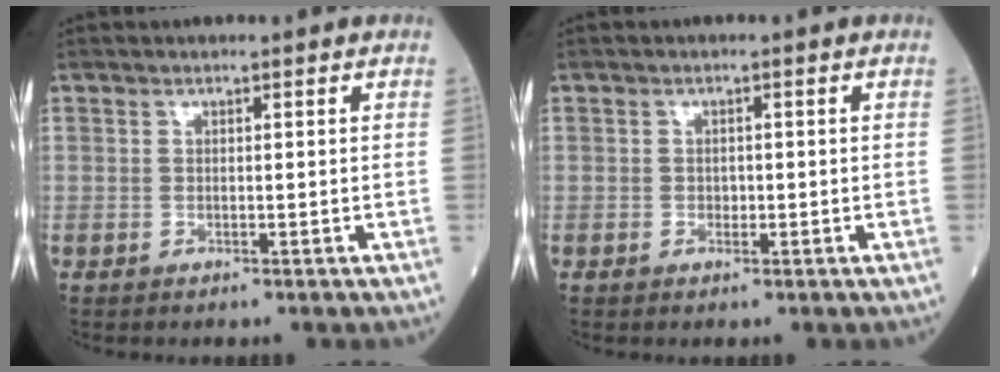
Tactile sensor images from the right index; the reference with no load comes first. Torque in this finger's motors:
{"motor_torque": [-0.02, 0.01, -0.03, -0.01]}